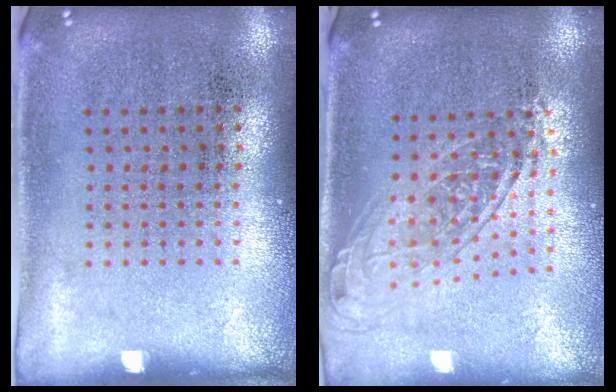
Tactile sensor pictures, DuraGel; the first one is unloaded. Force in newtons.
{"total": 1.8, "press": 1.4, "slide": 1.1}